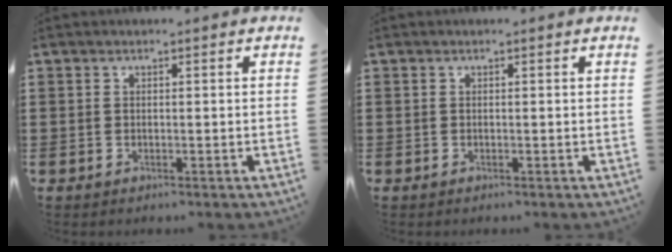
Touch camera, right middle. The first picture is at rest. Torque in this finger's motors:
{"motor_torque": [-0.09, 0.12, -0.02, -0.01]}